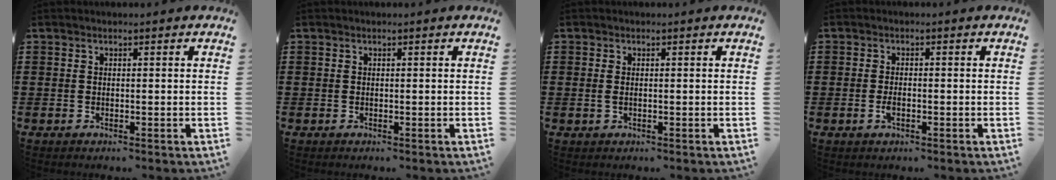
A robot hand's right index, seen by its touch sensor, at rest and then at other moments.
{"total": 0.0}
{"total": 1.1, "force": [0.0, 0.5, 0.9], "torque": [-0.020, 0.003, -0.002]}
{"total": 1.7, "force": [-0.7, 0.6, 1.5], "torque": [-0.036, -0.004, -0.014]}